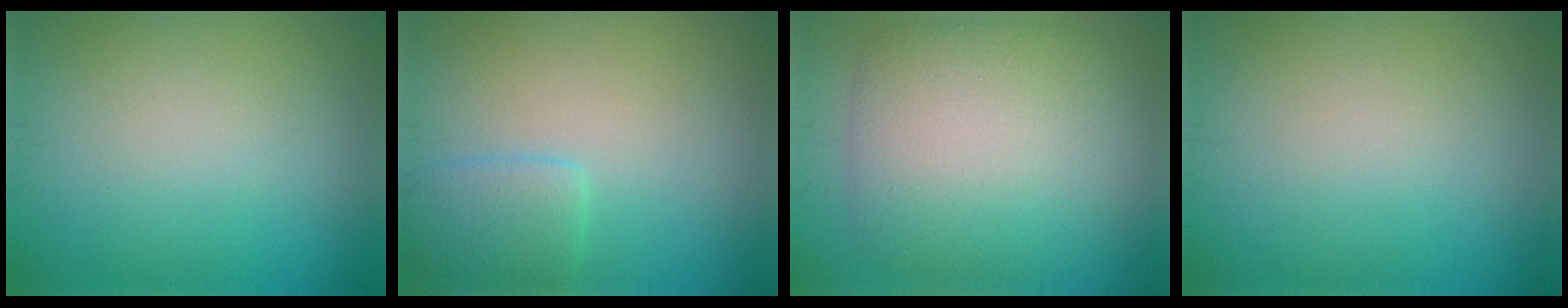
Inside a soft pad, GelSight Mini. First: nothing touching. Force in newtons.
{"total": 2.6, "press": 2.5, "slide": 0.2}
{"total": 9.2, "press": 9.1, "slide": 0.4}
{"total": 0.0}